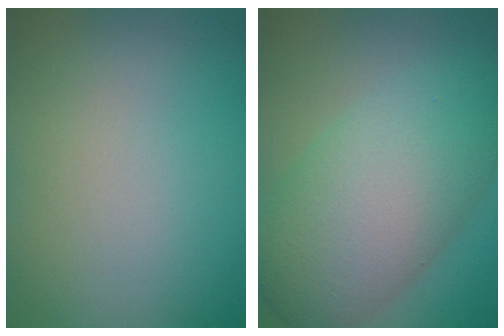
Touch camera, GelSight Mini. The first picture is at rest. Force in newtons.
{"total": 8.6, "press": 8.6, "slide": 0.1}